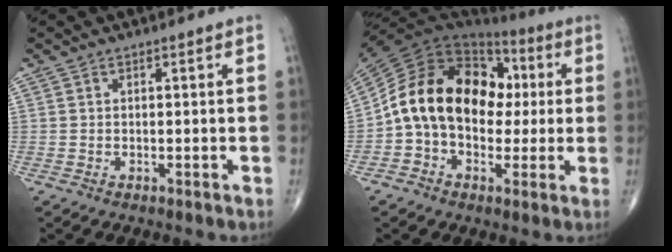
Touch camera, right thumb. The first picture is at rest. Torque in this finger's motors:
{"motor_torque": [2.49, 2.49, 0.50, -0.35, 0.41]}